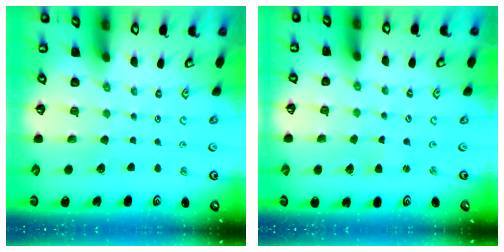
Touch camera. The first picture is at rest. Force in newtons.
{"total": 1.0, "press": 1.0, "slide": 0.2}